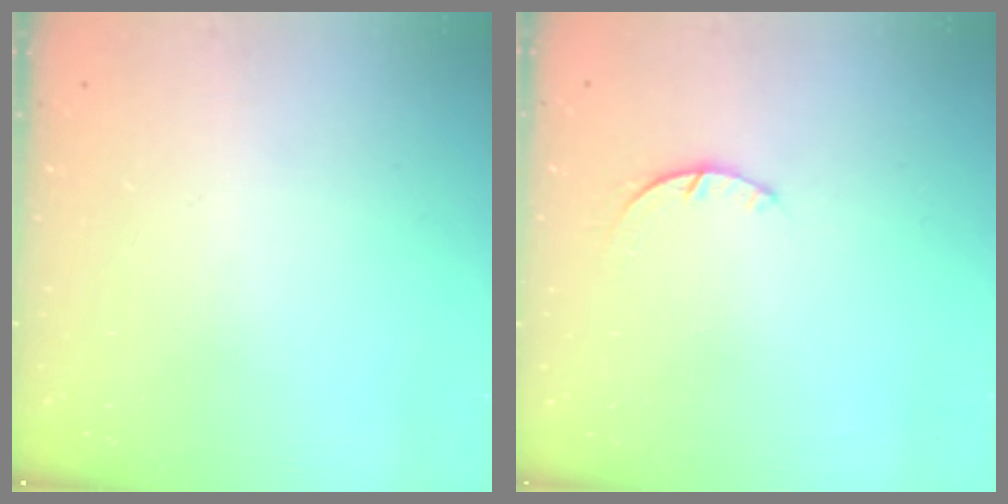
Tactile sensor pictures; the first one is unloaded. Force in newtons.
{"total": 1.2, "press": 1.2, "slide": 0.3}